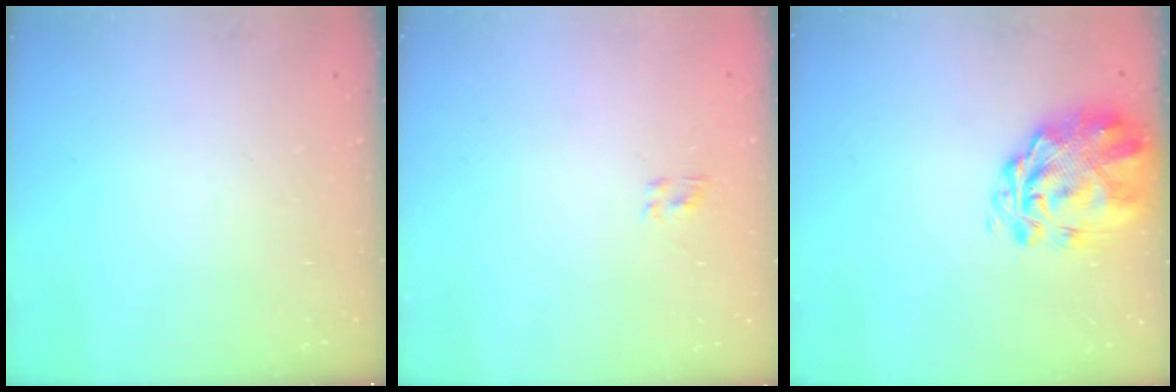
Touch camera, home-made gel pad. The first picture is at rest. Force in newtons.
{"total": 1.2, "press": 1.0, "slide": 0.6}
{"total": 3.3, "press": 2.9, "slide": 1.5}